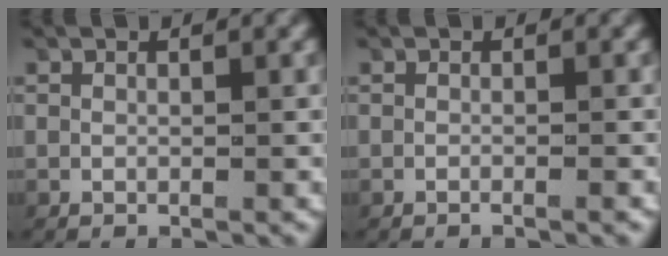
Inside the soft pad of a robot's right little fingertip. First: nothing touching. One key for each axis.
{"total": 0.6, "fx": -0.5, "fy": 0.0, "fz": 0.2, "tx": -0.004, "ty": 0.004, "tz": -0.012}